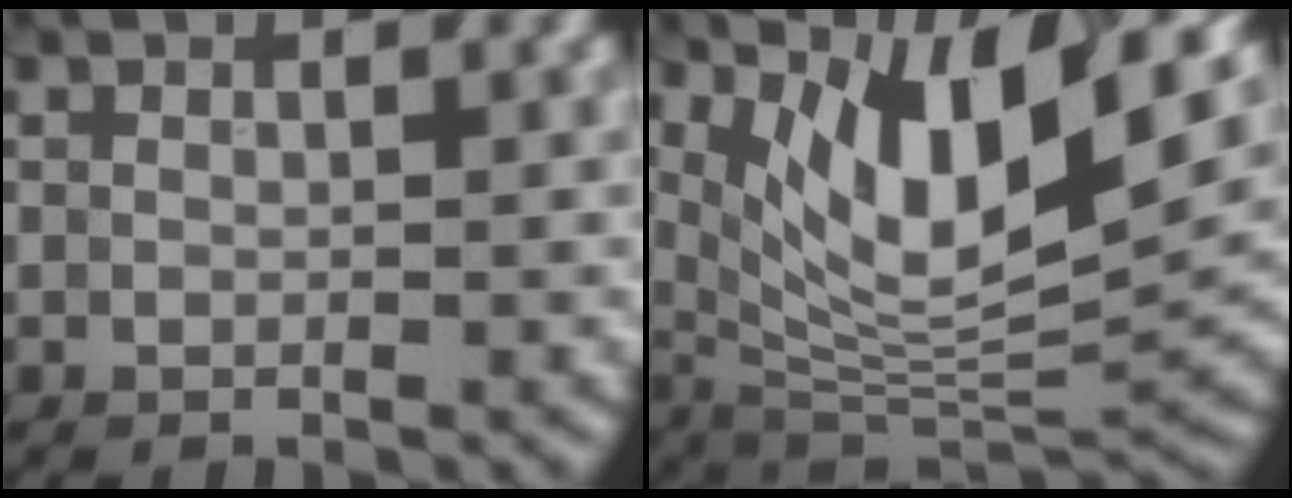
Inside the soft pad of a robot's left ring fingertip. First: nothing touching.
{"total": 12.6, "force": [5.4, 4.5, 10.5], "torque": [-0.174, -0.002, 0.098]}